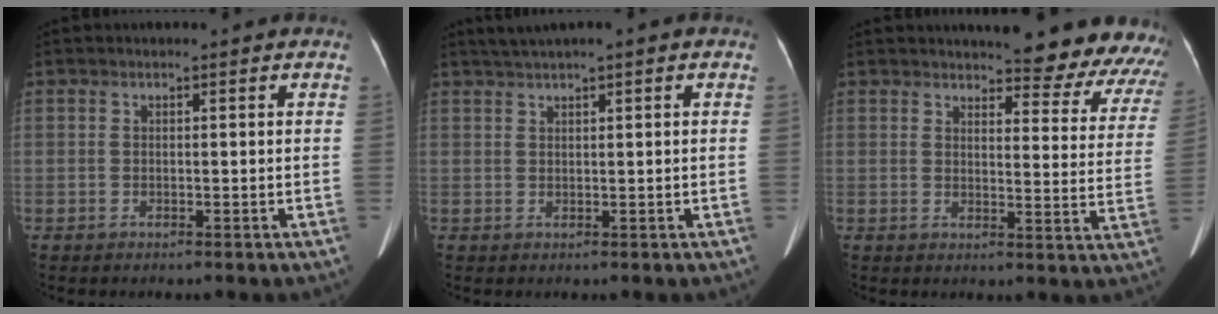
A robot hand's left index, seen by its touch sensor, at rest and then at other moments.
{"total": 2.8, "force": [1.8, 0.0, 2.1], "torque": [-0.046, 0.019, 0.037]}
{"total": 16.2, "force": [15.7, 2.6, 3.4], "torque": [-0.009, -0.080, 0.150]}